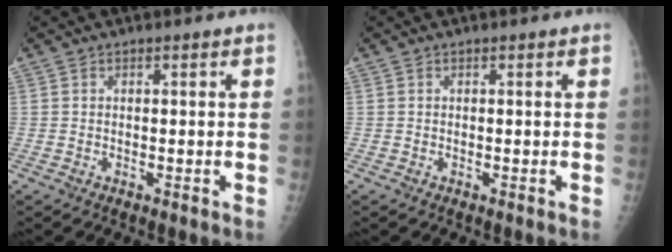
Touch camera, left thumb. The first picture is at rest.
{"total": 0.0}